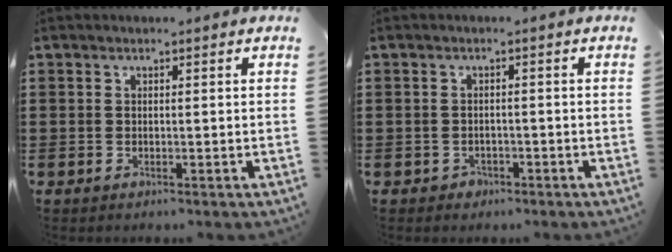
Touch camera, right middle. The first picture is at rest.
{"total": 1.0, "force": [-0.8, 0.7, 0.1], "torque": [-0.006, 0.001, -0.019]}